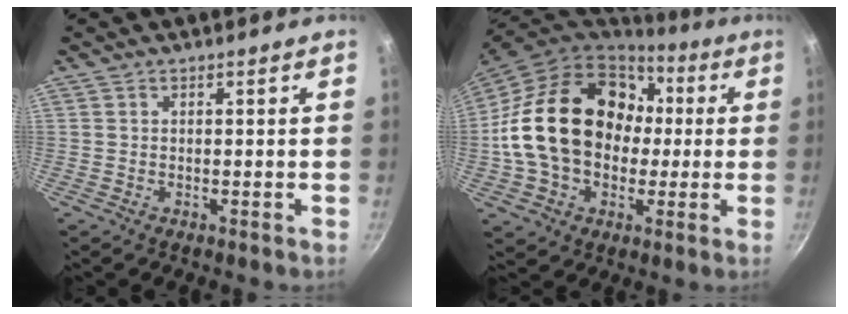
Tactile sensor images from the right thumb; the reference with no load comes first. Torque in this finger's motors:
{"motor_torque": [-0.84, 2.34, 2.49, -0.25, 0.35]}